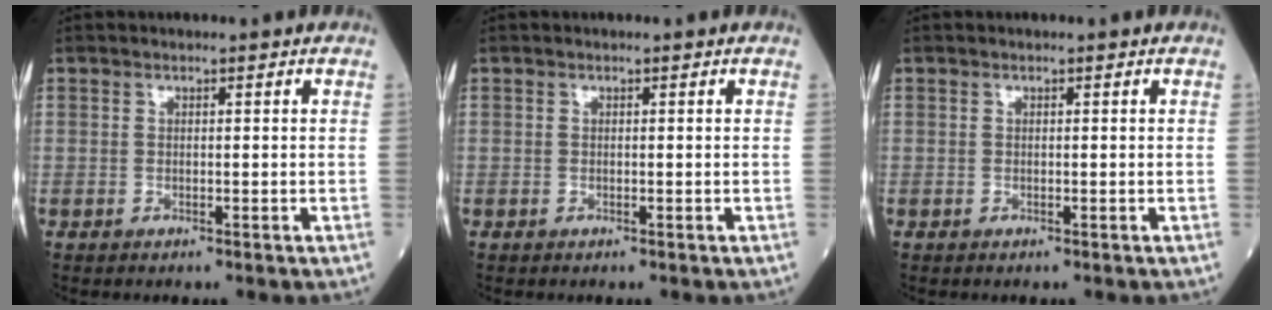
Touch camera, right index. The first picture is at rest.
{"total": 0.0}
{"total": 0.0}